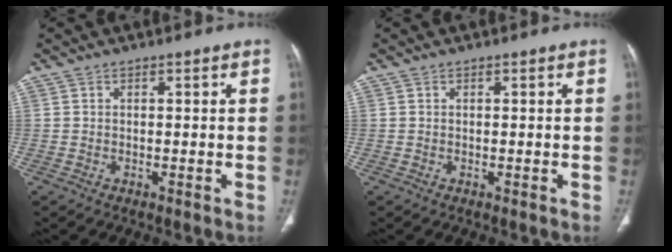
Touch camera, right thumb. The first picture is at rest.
{"total": 0.0}